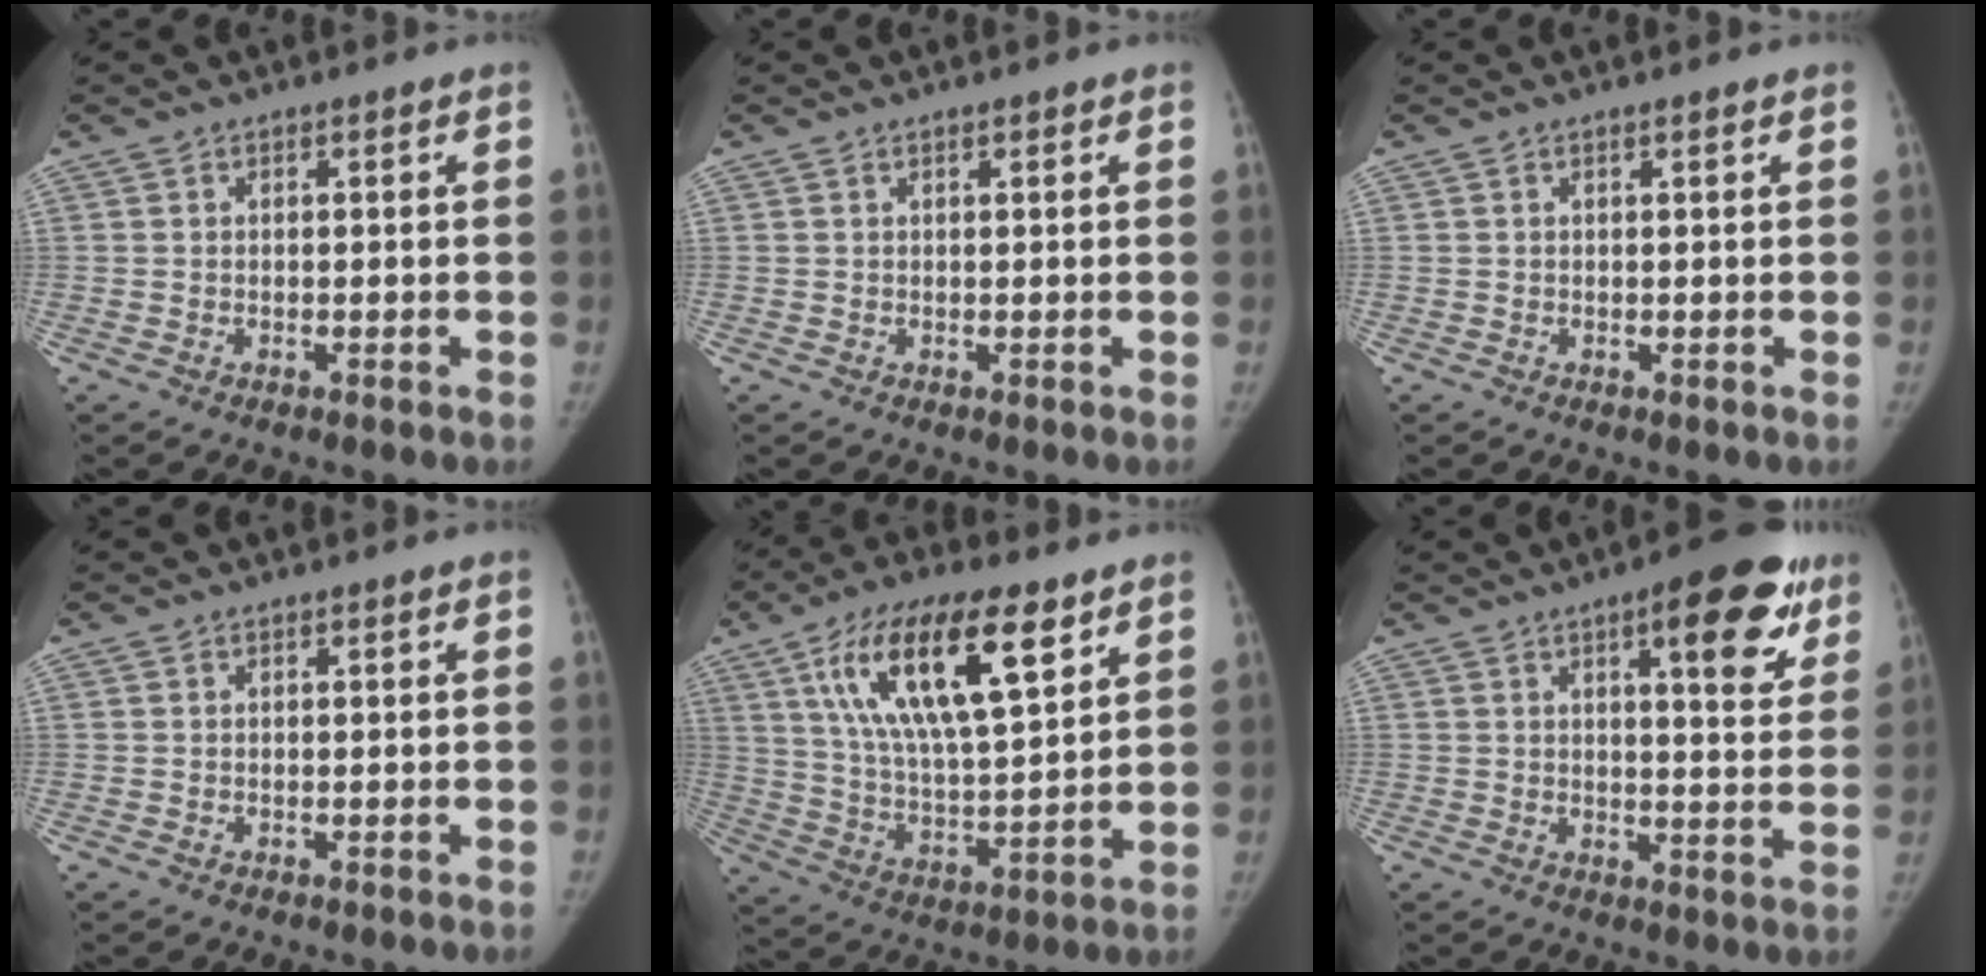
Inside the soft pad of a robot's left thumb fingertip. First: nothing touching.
{"total": 0.7, "force": [0.6, 0.2, 0.3], "torque": [-0.005, -0.003, 0.009]}
{"total": 0.5, "force": [0.4, 0.0, 0.3], "torque": [-0.008, -0.002, 0.009]}
{"total": 0.0}
{"total": 20.9, "force": [10.1, 7.6, 16.6], "torque": [-0.276, -0.028, 0.180]}
{"total": 14.0, "force": [7.3, 4.7, 11.0], "torque": [-0.101, -0.027, 0.090]}